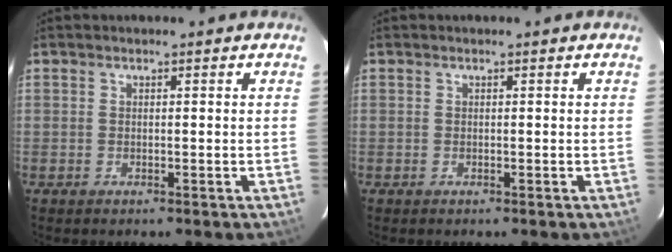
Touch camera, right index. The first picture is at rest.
{"total": 0.0}